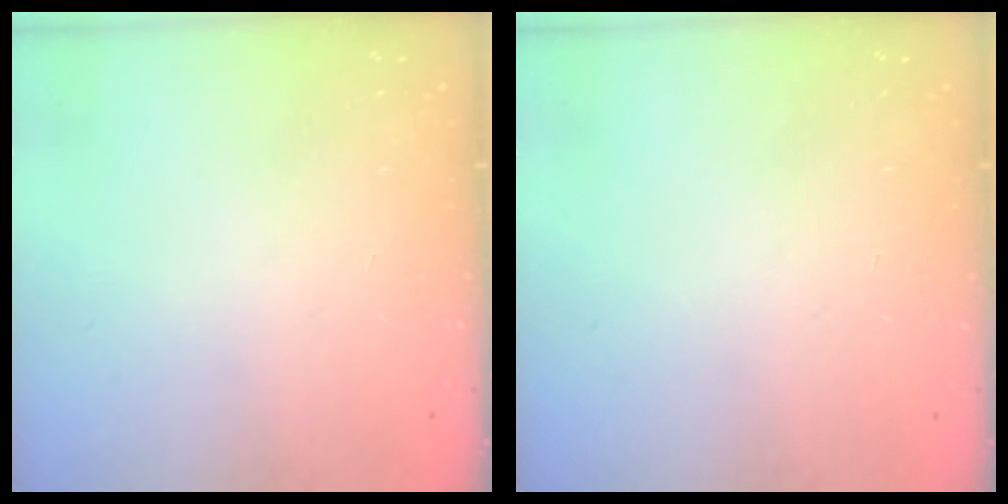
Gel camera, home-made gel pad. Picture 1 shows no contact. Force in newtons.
{"total": 0.0}